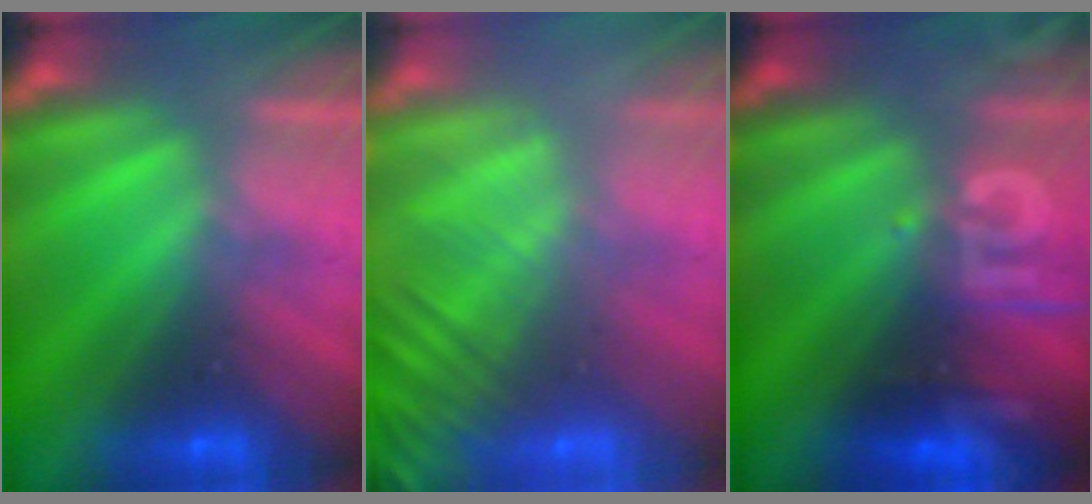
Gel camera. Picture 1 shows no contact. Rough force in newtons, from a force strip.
{"total": 5.7}
{"total": 2.9}